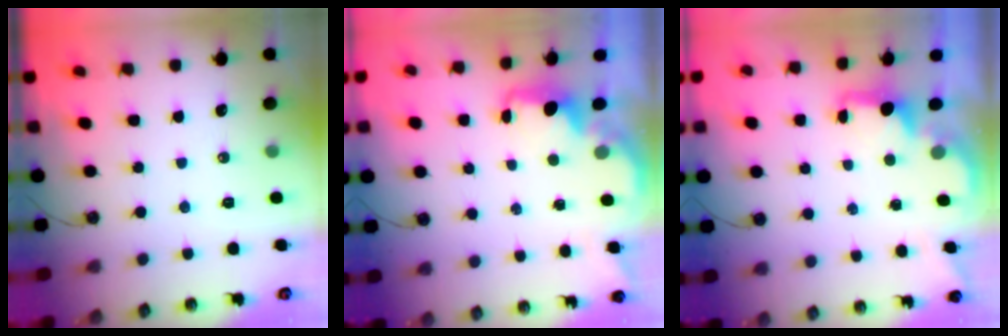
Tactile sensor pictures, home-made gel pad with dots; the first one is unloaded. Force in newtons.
{"total": 2.0, "press": 1.8, "slide": 0.7}
{"total": 1.8, "press": 1.6, "slide": 0.7}